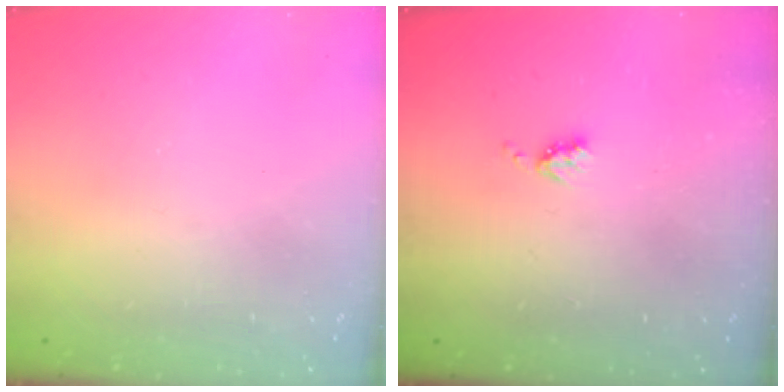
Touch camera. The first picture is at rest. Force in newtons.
{"total": 3.9, "press": 3.8, "slide": 0.6}